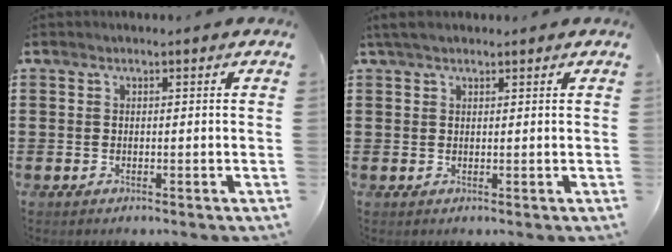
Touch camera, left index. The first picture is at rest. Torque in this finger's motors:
{"motor_torque": [0.41, -0.58, 0.11, 0.03]}